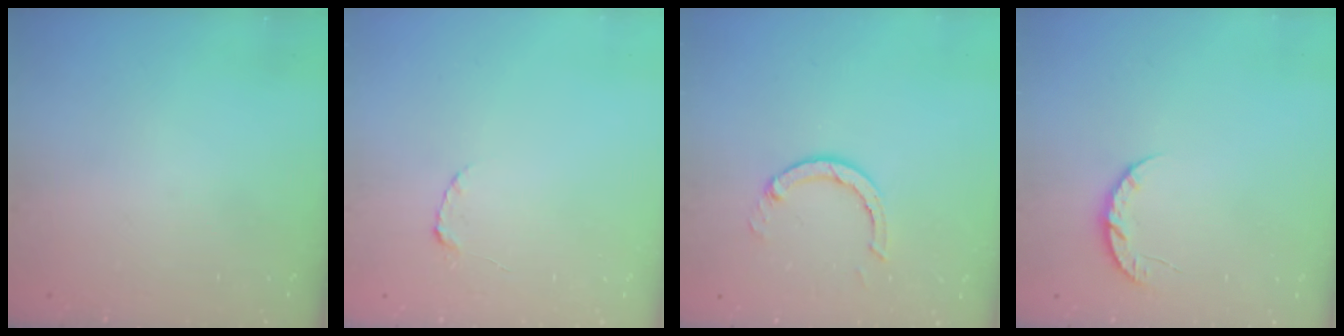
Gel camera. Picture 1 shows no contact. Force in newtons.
{"total": 2.2, "press": 2.2, "slide": 0.3}
{"total": 3.7, "press": 3.7, "slide": 0.1}
{"total": 6.1, "press": 6.1, "slide": 0.7}